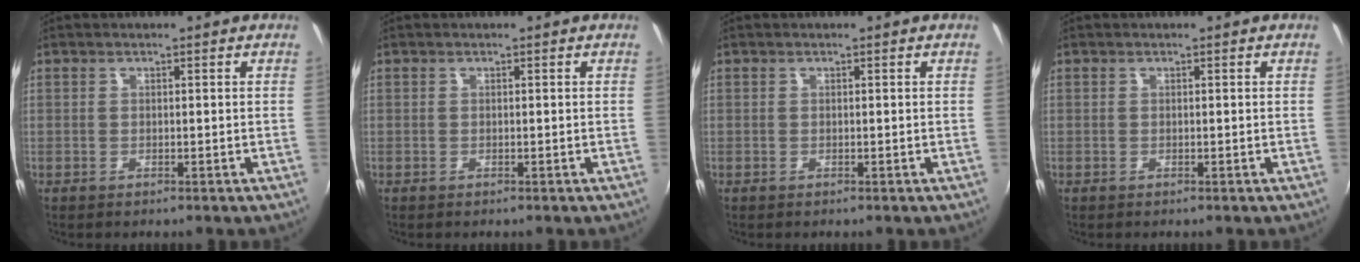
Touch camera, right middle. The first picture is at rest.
{"total": 0.0}
{"total": 0.0}
{"total": 0.0}